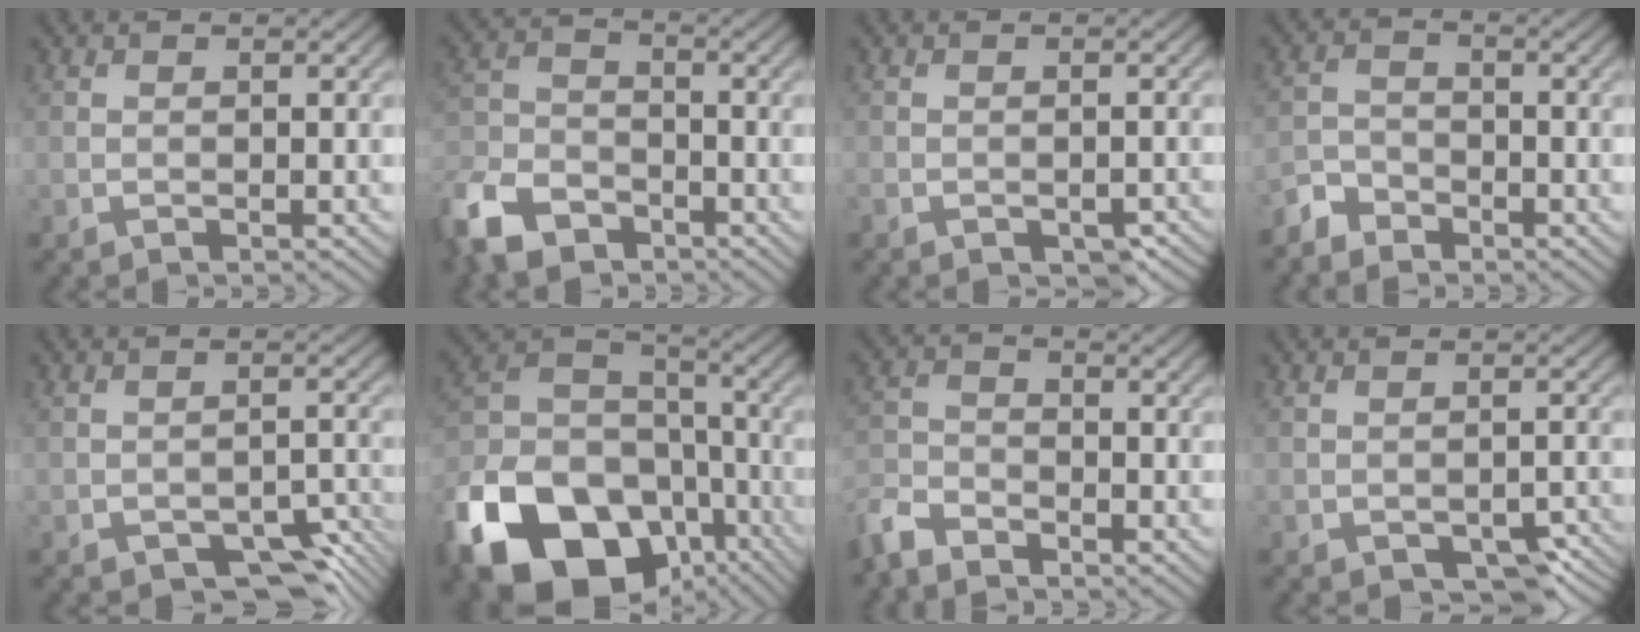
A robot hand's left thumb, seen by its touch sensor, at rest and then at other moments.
{"total": 9.5, "force": [-6.8, 5.2, 4.2], "torque": [-0.104, -0.017, -0.149]}
{"total": 4.0, "force": [-3.0, 2.0, 1.8], "torque": [-0.034, -0.008, -0.039]}
{"total": 3.5, "force": [-3.0, 1.7, 0.8], "torque": [-0.016, -0.002, -0.073]}
{"total": 5.2, "force": [-3.6, 2.1, 3.1], "torque": [-0.035, 0.002, -0.047]}
{"total": 21.3, "force": [-11.9, 13.9, 10.9], "torque": [-0.265, -0.049, -0.194]}
{"total": 4.9, "force": [-4.2, 1.8, 1.7], "torque": [-0.041, -0.012, -0.101]}
{"total": 4.2, "force": [-2.6, 2.1, 2.6], "torque": [-0.035, -0.001, -0.026]}